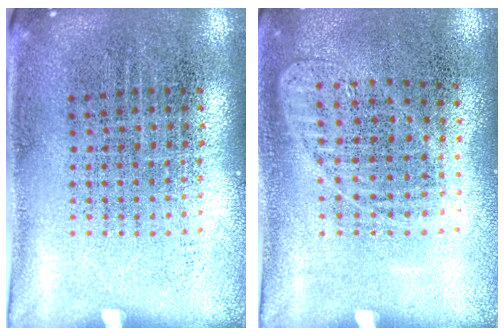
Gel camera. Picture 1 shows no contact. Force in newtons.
{"total": 1.0, "press": 1.0, "slide": 0.3}